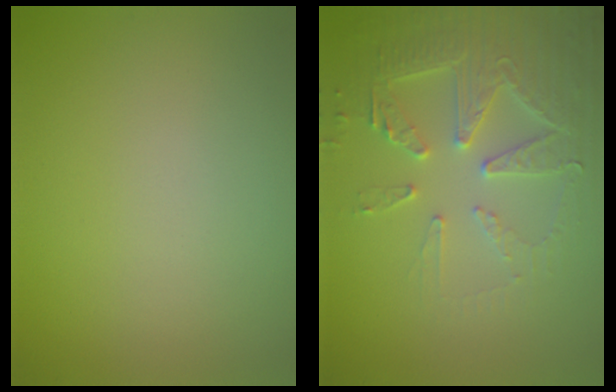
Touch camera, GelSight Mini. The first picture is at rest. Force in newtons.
{"total": 4.8, "press": 4.6, "slide": 1.5}